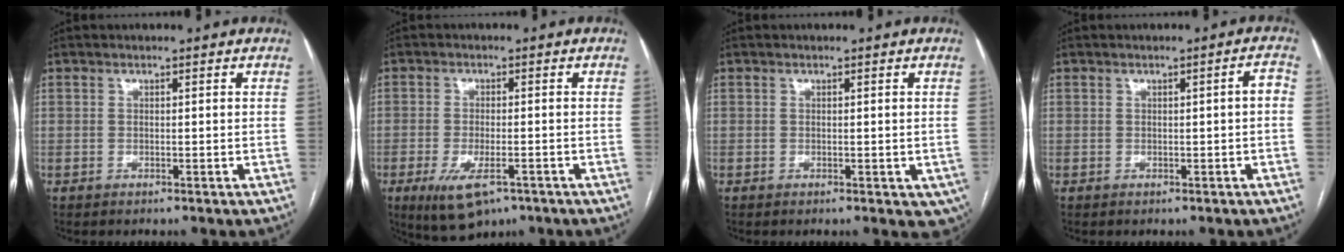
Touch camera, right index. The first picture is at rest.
{"total": 7.6, "force": [-4.2, 2.9, 5.7], "torque": [-0.104, -0.019, -0.059]}
{"total": 4.2, "force": [-1.4, 2.1, 3.3], "torque": [-0.022, -0.003, -0.018]}
{"total": 1.8, "force": [-0.2, 0.2, 1.8], "torque": [-0.020, 0.004, -0.002]}